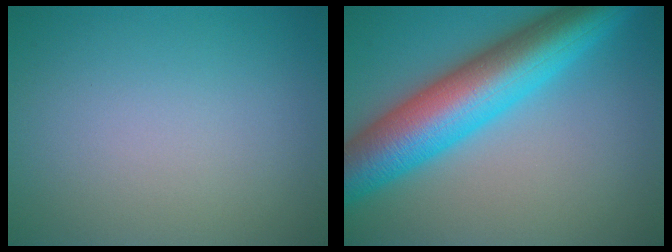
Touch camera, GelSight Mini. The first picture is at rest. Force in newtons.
{"total": 11.1, "press": 11.1, "slide": 0.1}